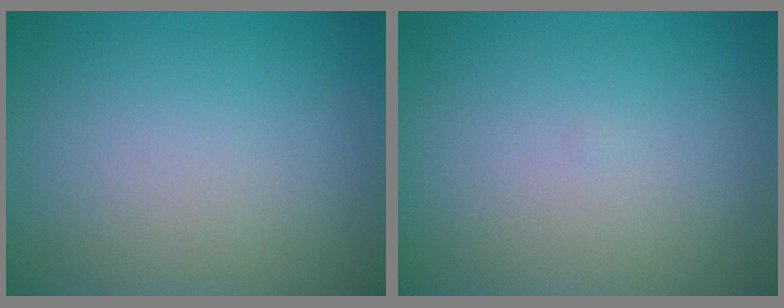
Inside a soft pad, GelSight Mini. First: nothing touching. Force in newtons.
{"total": 0.0}